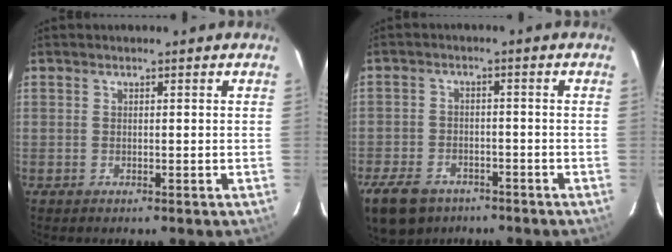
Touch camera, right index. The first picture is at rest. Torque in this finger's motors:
{"motor_torque": [1.52, -0.61, 0.30, 0.04]}